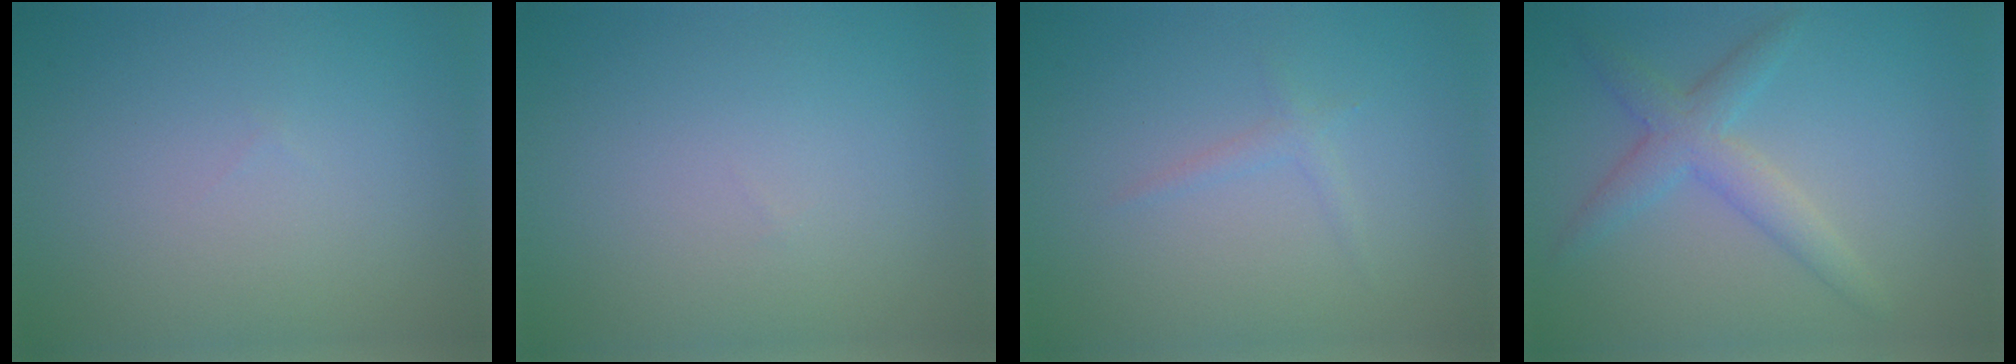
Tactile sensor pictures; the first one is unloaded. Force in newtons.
{"total": 0.0}
{"total": 0.9, "press": 0.9, "slide": 0.1}
{"total": 3.3, "press": 3.3, "slide": 0.3}